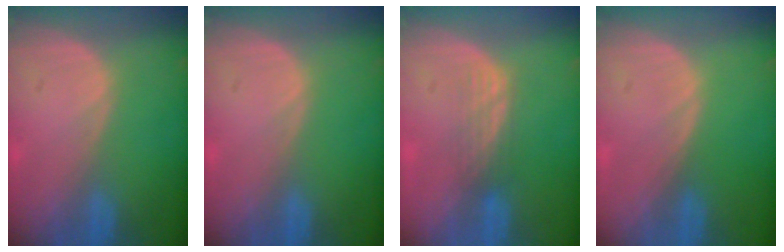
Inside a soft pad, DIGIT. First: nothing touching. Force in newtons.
{"total": 0.0}
{"total": 3.1, "press": 2.6, "slide": 1.6}
{"total": 0.0}